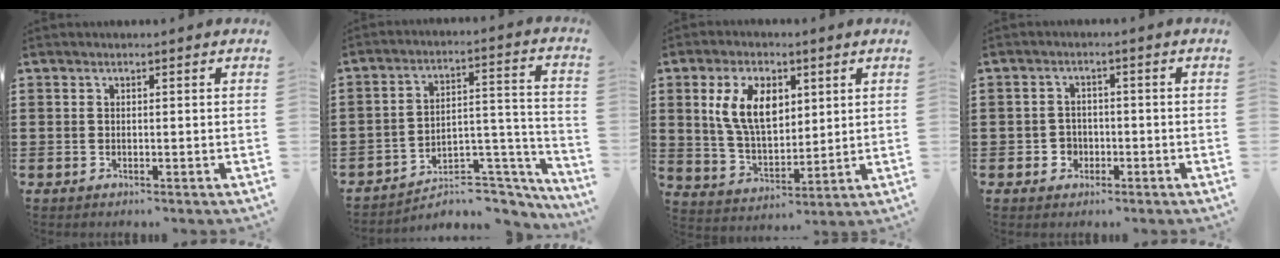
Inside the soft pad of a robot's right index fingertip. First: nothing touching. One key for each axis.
{"total": 5.4, "fx": -4.5, "fy": 2.0, "fz": 2.2, "tx": -0.038, "ty": 0.002, "tz": -0.089}
{"total": 9.2, "fx": 3.0, "fy": 5.4, "fz": 6.9, "tx": -0.164, "ty": 0.011, "tz": 0.052}
{"total": 2.6, "fx": -1.2, "fy": 2.2, "fz": 0.6, "tx": -0.019, "ty": 0.003, "tz": -0.028}